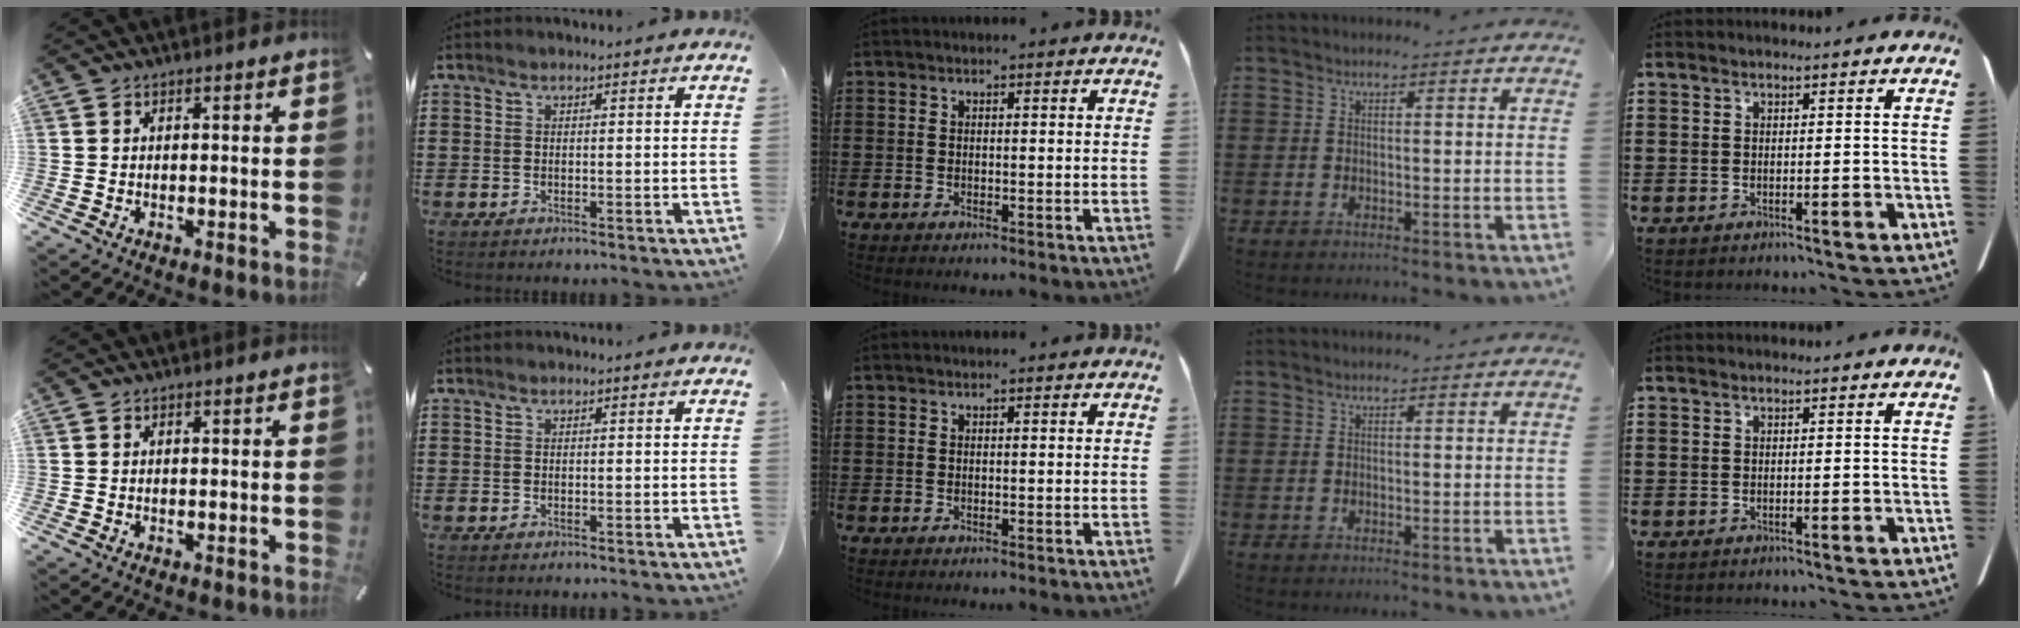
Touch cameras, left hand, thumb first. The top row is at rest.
{}